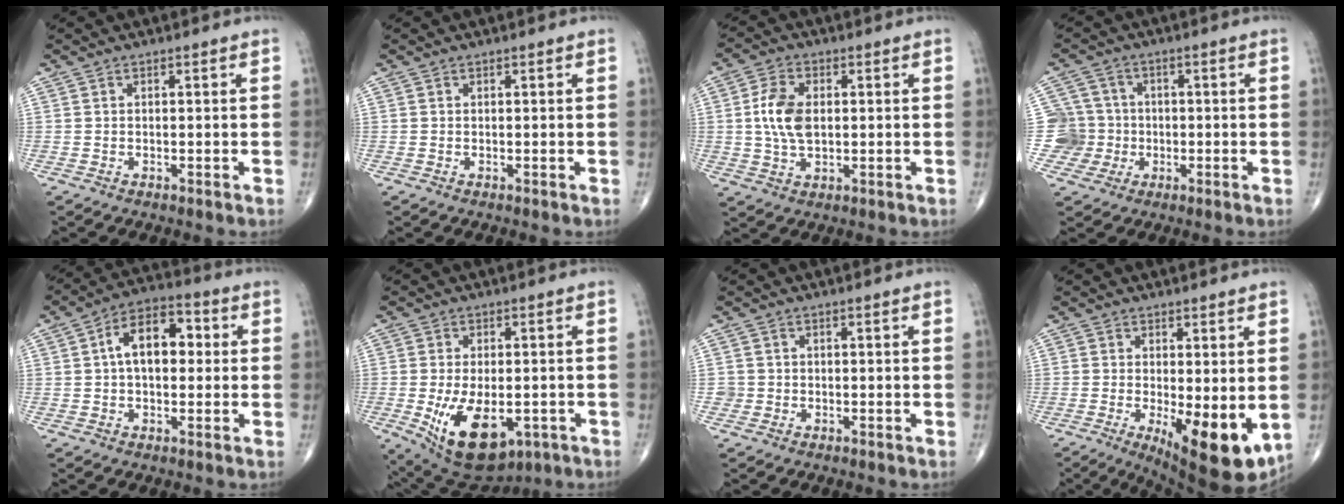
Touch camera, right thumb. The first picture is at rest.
{"total": 0.0}
{"total": 8.0, "force": [0.7, 4.9, 6.3], "torque": [-0.121, 0.002, 0.013]}
{"total": 7.3, "force": [-1.1, 7.3, -0.3], "torque": [0.039, 0.022, -0.022]}
{"total": 11.1, "force": [1.4, 6.7, 8.7], "torque": [-0.122, 0.028, 0.014]}
{"total": 14.7, "force": [-4.6, 8.0, 11.5], "torque": [-0.188, -0.006, -0.051]}
{"total": 1.5, "force": [-0.3, 1.5, -0.1], "torque": [0.014, 0.007, -0.009]}
{"total": 12.6, "force": [-2.5, 4.5, 11.5], "torque": [-0.161, -0.029, -0.023]}